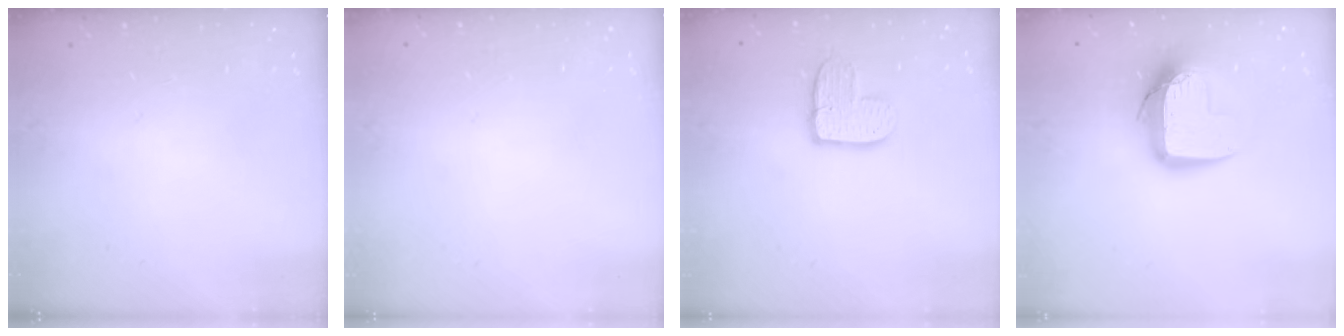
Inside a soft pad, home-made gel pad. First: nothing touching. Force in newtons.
{"total": 0.0}
{"total": 10.3, "press": 10.2, "slide": 0.9}
{"total": 12.3, "press": 12.3, "slide": 0.9}